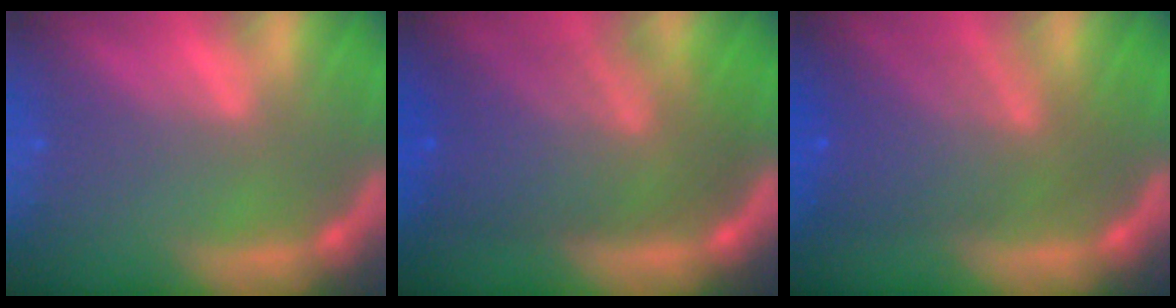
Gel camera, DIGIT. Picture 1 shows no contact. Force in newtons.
{"total": 10.1}
{"total": 7.5}